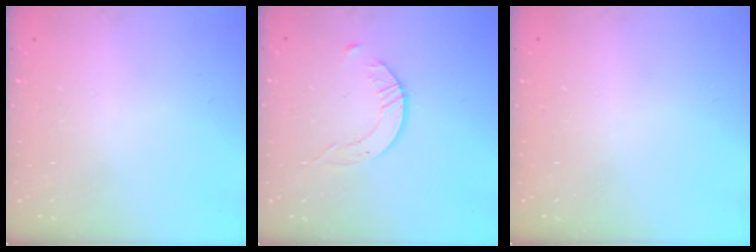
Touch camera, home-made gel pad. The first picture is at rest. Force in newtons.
{"total": 3.5, "press": 3.5, "slide": 0.5}
{"total": 0.0}